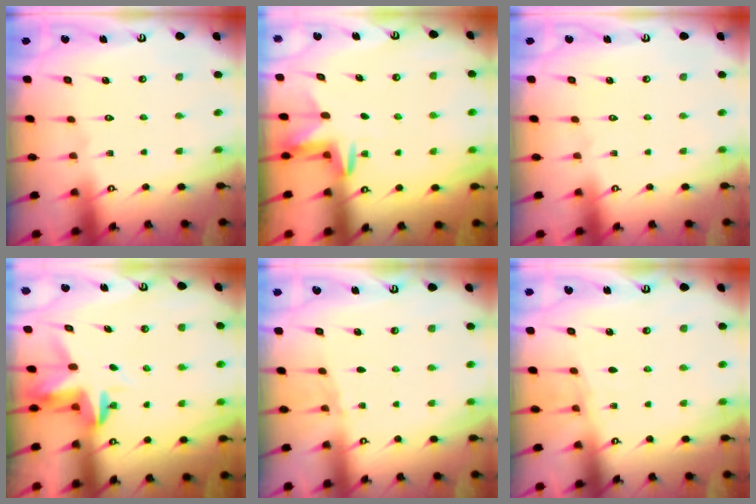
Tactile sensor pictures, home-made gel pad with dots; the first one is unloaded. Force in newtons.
{"total": 3.7, "press": 3.7, "slide": 0.4}
{"total": 0.0}
{"total": 3.3, "press": 3.2, "slide": 0.4}
{"total": 1.8, "press": 1.8, "slide": 0.3}
{"total": 3.6, "press": 3.5, "slide": 0.4}